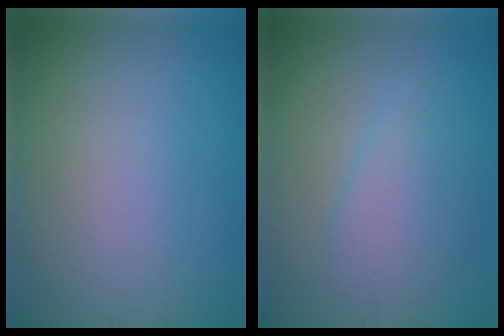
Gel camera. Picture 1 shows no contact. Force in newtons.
{"total": 3.6, "press": 3.6, "slide": 0.0}